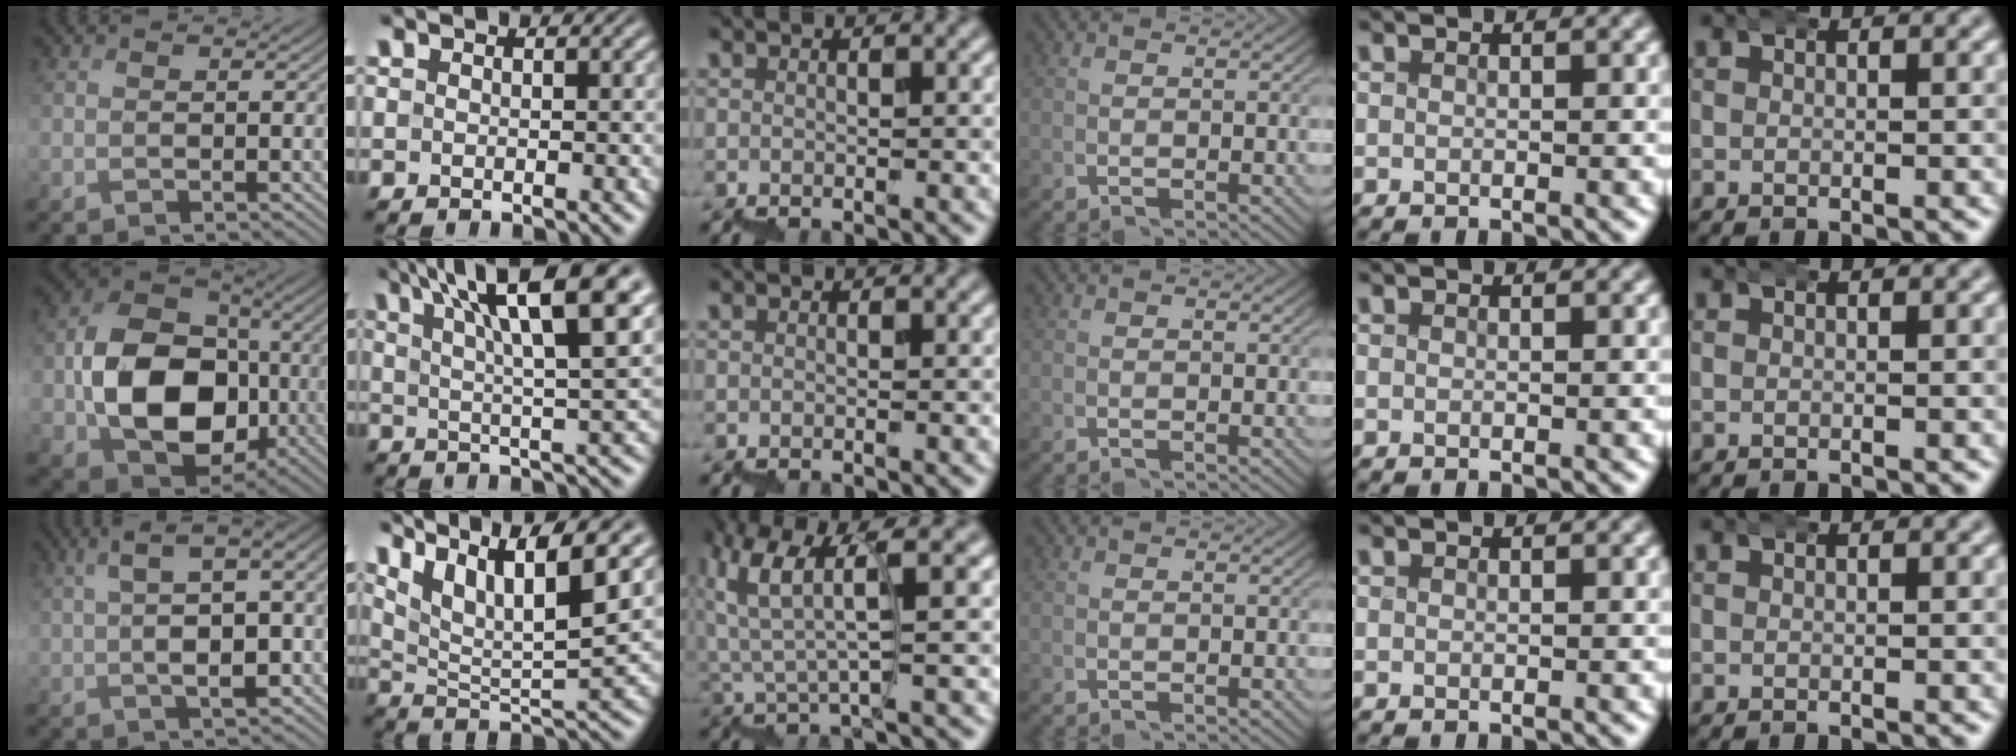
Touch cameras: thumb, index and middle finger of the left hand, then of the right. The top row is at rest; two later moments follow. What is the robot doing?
{"motion": "wrap", "object": "bubble wrap"}